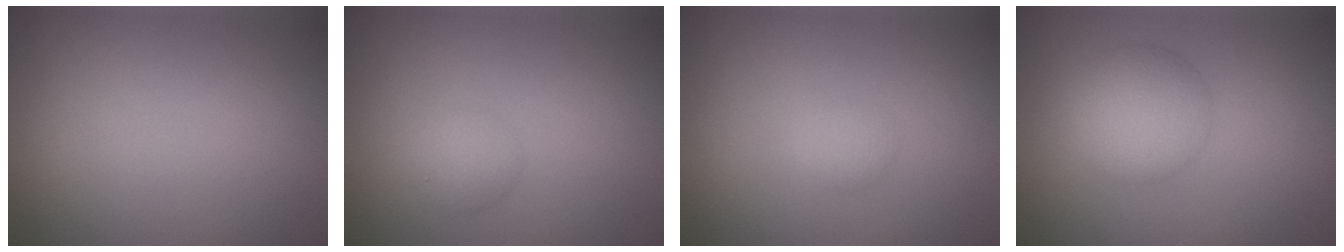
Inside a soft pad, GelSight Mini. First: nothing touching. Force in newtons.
{"total": 1.7, "press": 1.7, "slide": 0.1}
{"total": 1.2, "press": 1.2, "slide": 0.1}
{"total": 4.7, "press": 4.7, "slide": 0.2}